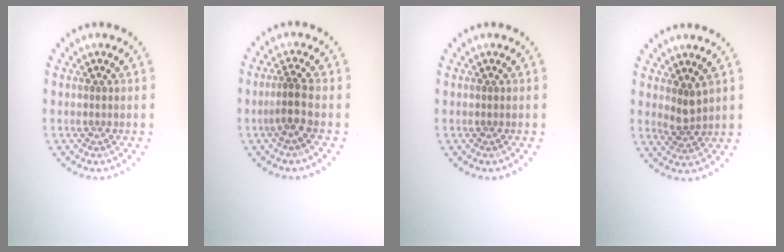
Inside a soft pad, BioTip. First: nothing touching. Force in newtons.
{"total": 1.8, "press": 1.3, "slide": 1.2}
{"total": 0.0}
{"total": 1.9, "press": 1.5, "slide": 1.2}